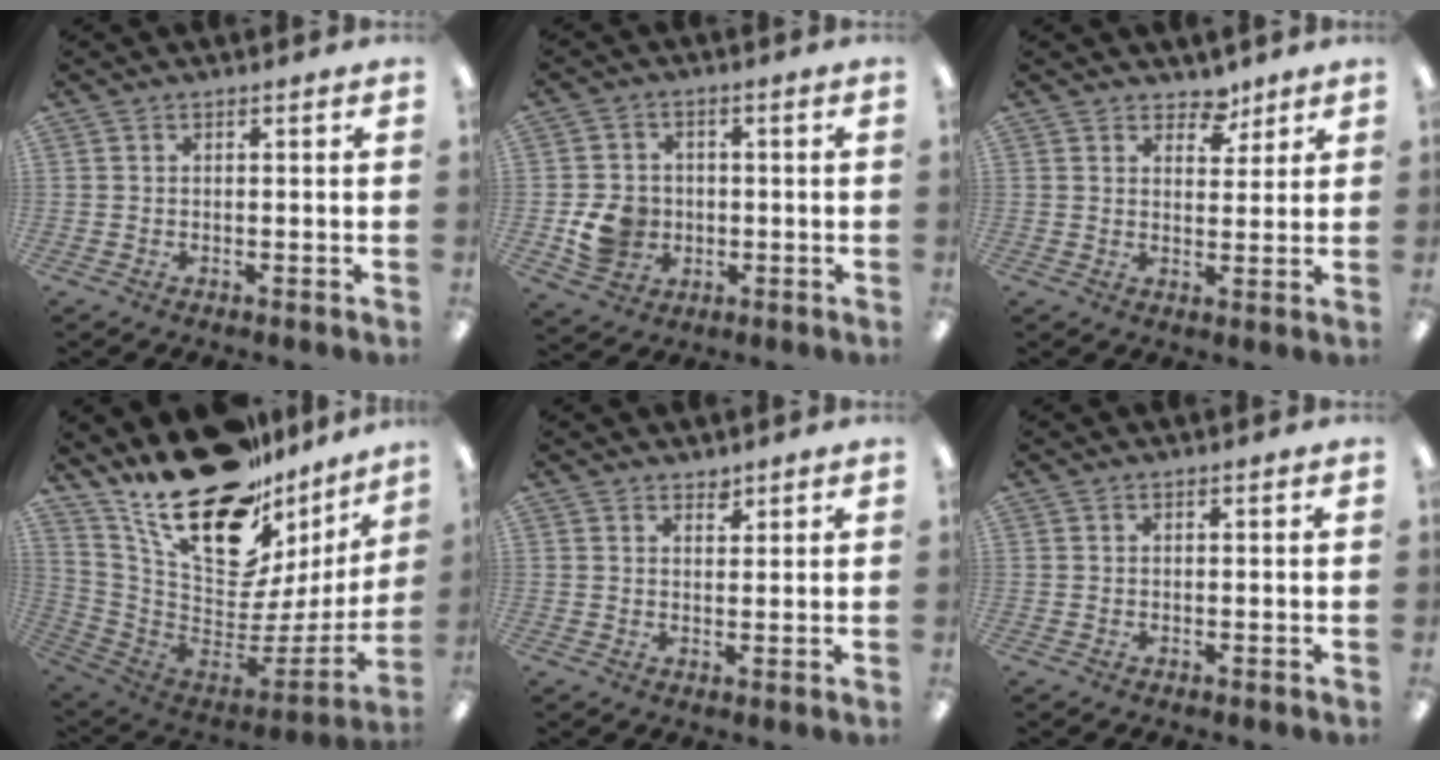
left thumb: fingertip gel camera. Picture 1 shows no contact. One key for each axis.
{"total": 8.4, "fx": -1.4, "fy": 7.4, "fz": 3.7, "tx": -0.063, "ty": 0.013, "tz": -0.021}
{"total": 5.4, "fx": 4.1, "fy": 3.1, "fz": 1.7, "tx": -0.005, "ty": -0.025, "tz": 0.069}
{"total": 27.2, "fx": 18.8, "fy": 11.7, "fz": 15.8, "tx": -0.249, "ty": -0.137, "tz": 0.346}
{"total": 2.3, "fx": 2.1, "fy": 1.0, "fz": 0.4, "tx": 0.006, "ty": -0.014, "tz": 0.036}
{"total": 0.0}